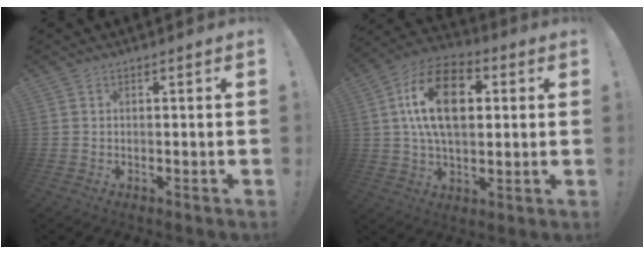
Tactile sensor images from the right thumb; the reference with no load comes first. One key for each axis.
{"total": 19.1, "fx": 4.0, "fy": 11.6, "fz": 14.6, "tx": -0.255, "ty": 0.004, "tz": 0.063}